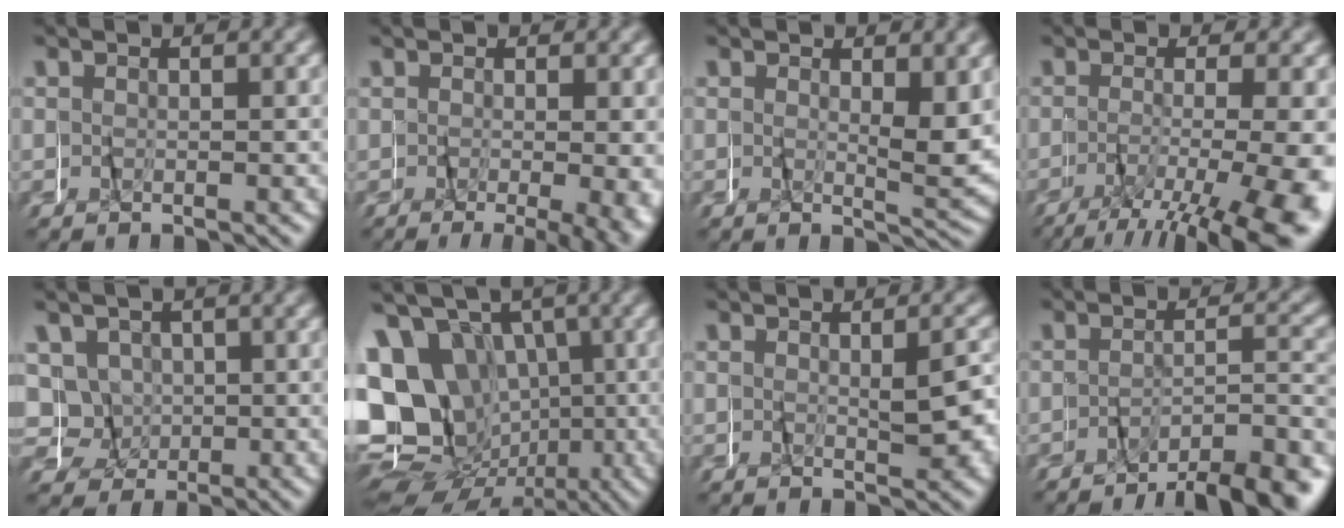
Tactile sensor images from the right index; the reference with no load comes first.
{"total": 5.0, "force": [-1.5, 1.2, 4.6], "torque": [-0.063, -0.016, -0.013]}
{"total": 2.3, "force": [0.9, 0.0, 2.1], "torque": [-0.046, -0.010, 0.015]}
{"total": 6.6, "force": [-2.8, 0.9, 6.0], "torque": [-0.085, -0.018, -0.039]}
{"total": 8.4, "force": [-0.8, 8.2, 1.9], "torque": [-0.085, -0.030, -0.020]}
{"total": 16.7, "force": [-2.5, 13.4, 9.6], "torque": [-0.217, -0.058, -0.036]}
{"total": 2.6, "force": [-0.7, 0.4, 2.4], "torque": [-0.042, -0.006, -0.004]}
{"total": 6.9, "force": [-5.6, 1.4, 3.8], "torque": [-0.053, -0.006, -0.091]}